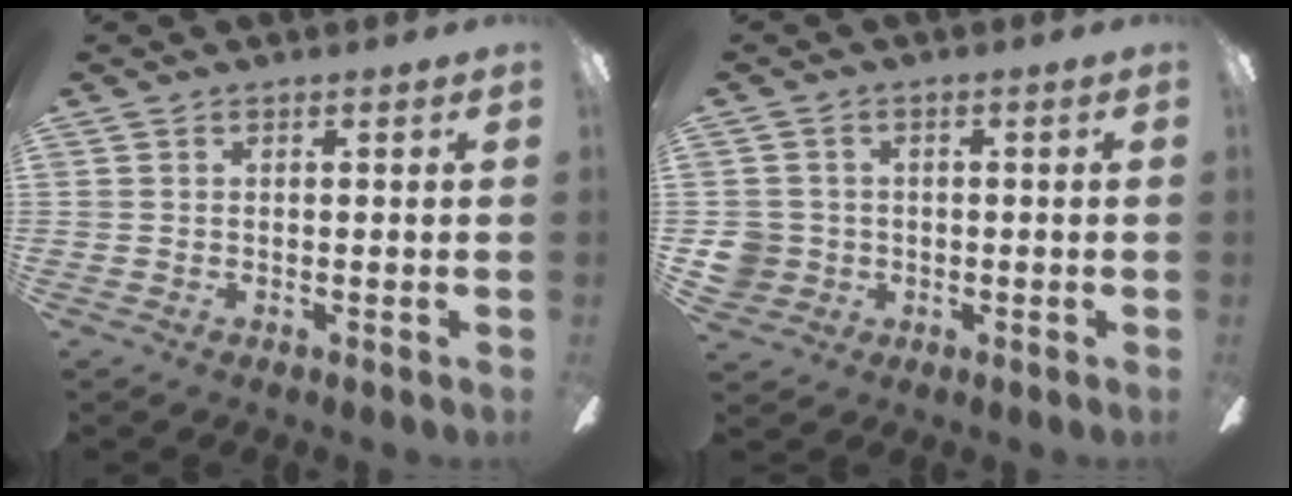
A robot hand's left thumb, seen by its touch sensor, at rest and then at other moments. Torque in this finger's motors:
{"motor_torque": [-0.04, 0.04, 0.18, -0.20, 0.00]}